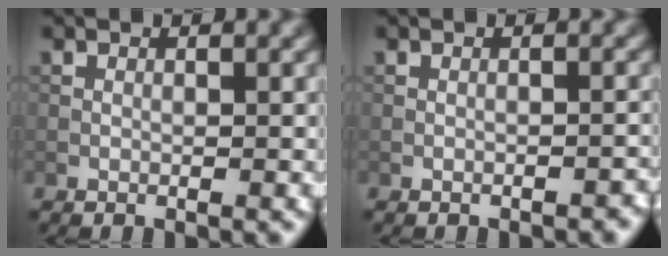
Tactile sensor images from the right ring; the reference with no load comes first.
{"total": 0.9, "force": [-0.8, 0.2, 0.3], "torque": [-0.006, 0.003, -0.009]}